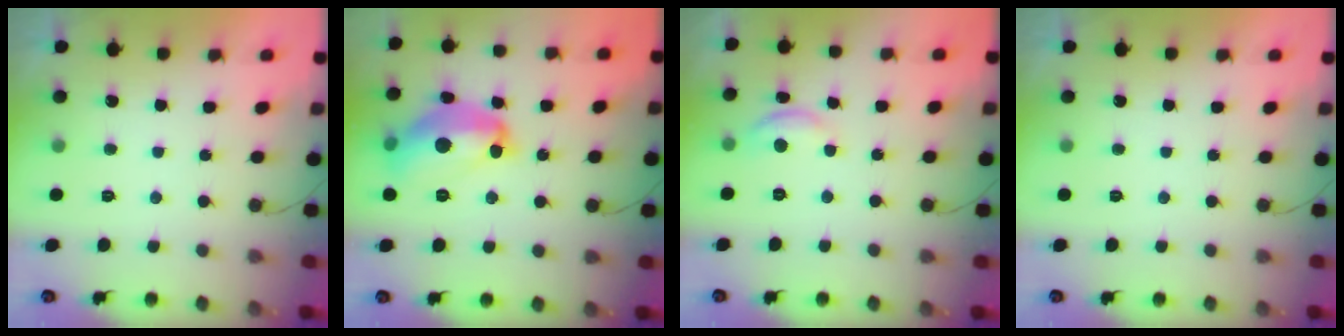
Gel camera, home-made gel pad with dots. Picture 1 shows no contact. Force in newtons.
{"total": 15.4, "press": 15.4, "slide": 0.8}
{"total": 6.3, "press": 6.3, "slide": 0.4}
{"total": 0.0}